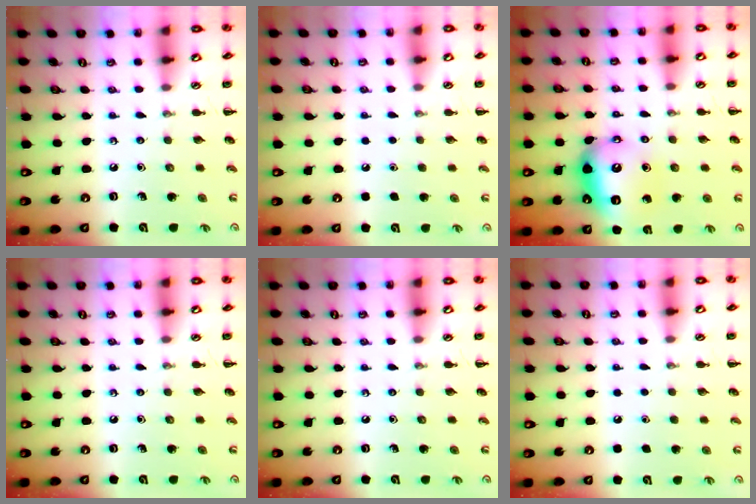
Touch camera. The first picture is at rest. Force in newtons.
{"total": 1.7, "press": 1.7, "slide": 0.1}
{"total": 11.6, "press": 11.6, "slide": 1.2}
{"total": 0.0}
{"total": 0.0}
{"total": 1.7, "press": 1.7, "slide": 0.1}